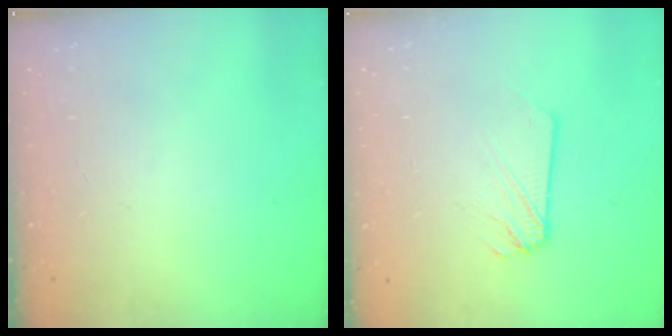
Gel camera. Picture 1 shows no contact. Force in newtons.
{"total": 2.1, "press": 2.1, "slide": 0.3}